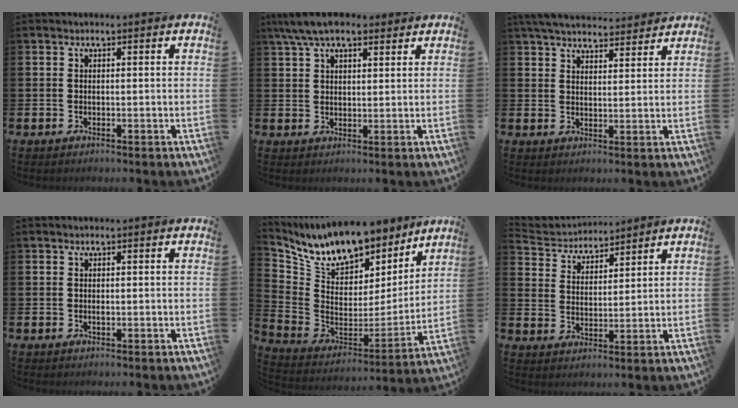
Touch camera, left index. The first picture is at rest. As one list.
[{"total": 6.4, "force": [5.3, 2.2, 2.9], "torque": [-0.072, -0.004, 0.099]}, {"total": 5.7, "force": [5.5, 1.0, 1.1], "torque": [-0.038, -0.027, 0.100]}, {"total": 0.0}, {"total": 12.4, "force": [10.8, 4.7, 3.8], "torque": [-0.132, -0.065, 0.196]}, {"total": 3.8, "force": [3.6, 1.0, -0.4], "torque": [-0.018, -0.026, 0.062]}]